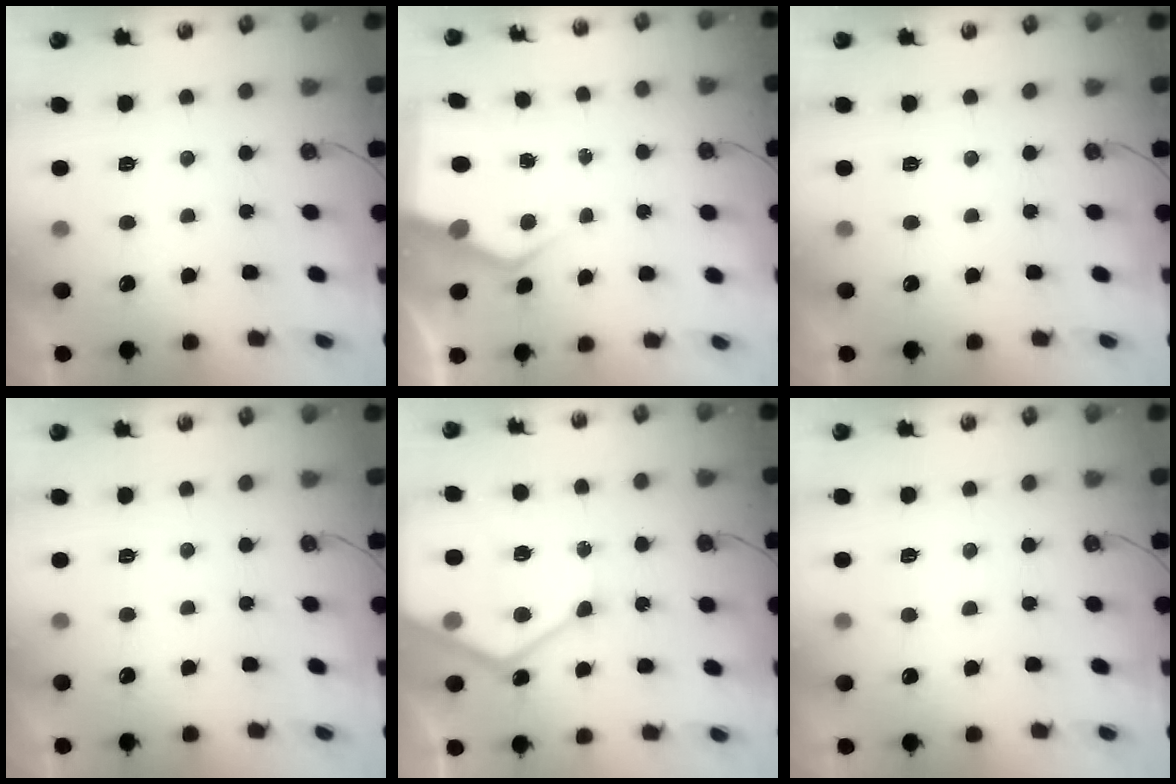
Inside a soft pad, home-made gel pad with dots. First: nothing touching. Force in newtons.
{"total": 4.9, "press": 4.8, "slide": 0.6}
{"total": 0.0}
{"total": 0.0}
{"total": 14.3, "press": 14.3, "slide": 0.9}
{"total": 5.2, "press": 5.2, "slide": 0.5}